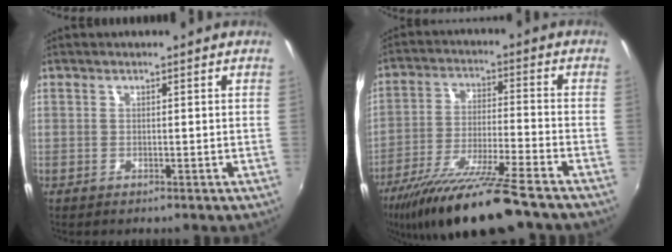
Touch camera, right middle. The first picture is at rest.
{"total": 16.9, "force": [-13.6, 0.5, 10.0], "torque": [-0.199, -0.032, -0.235]}